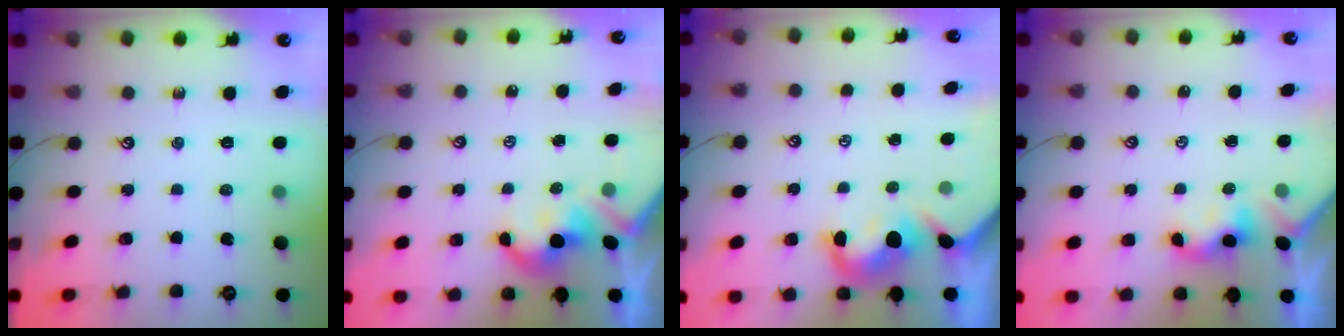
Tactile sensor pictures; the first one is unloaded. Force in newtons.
{"total": 3.8, "press": 3.8, "slide": 0.7}
{"total": 1.4, "press": 1.1, "slide": 0.9}
{"total": 1.1, "press": 1.0, "slide": 0.3}